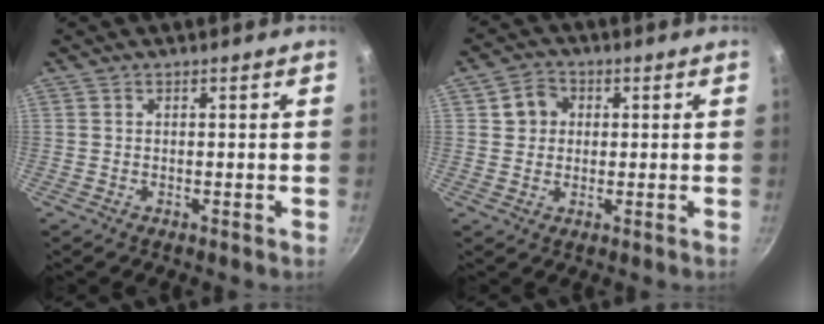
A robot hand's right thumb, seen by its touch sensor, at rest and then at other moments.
{"total": 4.7, "force": [1.0, 4.2, 1.9], "torque": [-0.003, 0.007, 0.008]}